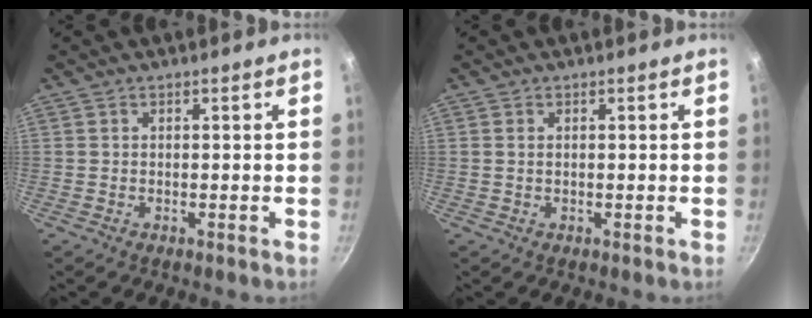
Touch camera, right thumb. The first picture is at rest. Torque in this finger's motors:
{"motor_torque": [-0.23, 0.04, 0.25, 0.57, 0.09]}